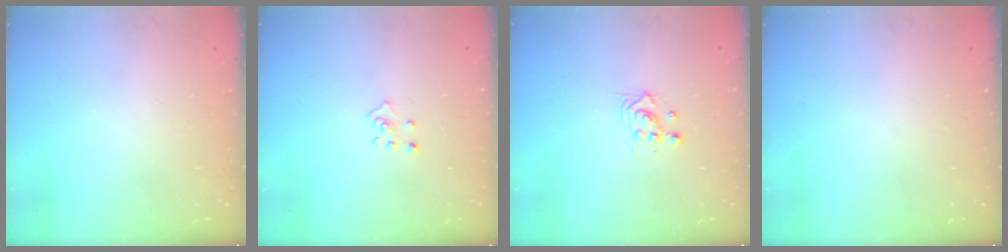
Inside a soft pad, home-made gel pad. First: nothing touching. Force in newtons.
{"total": 3.7, "press": 3.6, "slide": 0.4}
{"total": 2.3, "press": 2.3, "slide": 0.3}
{"total": 0.0}